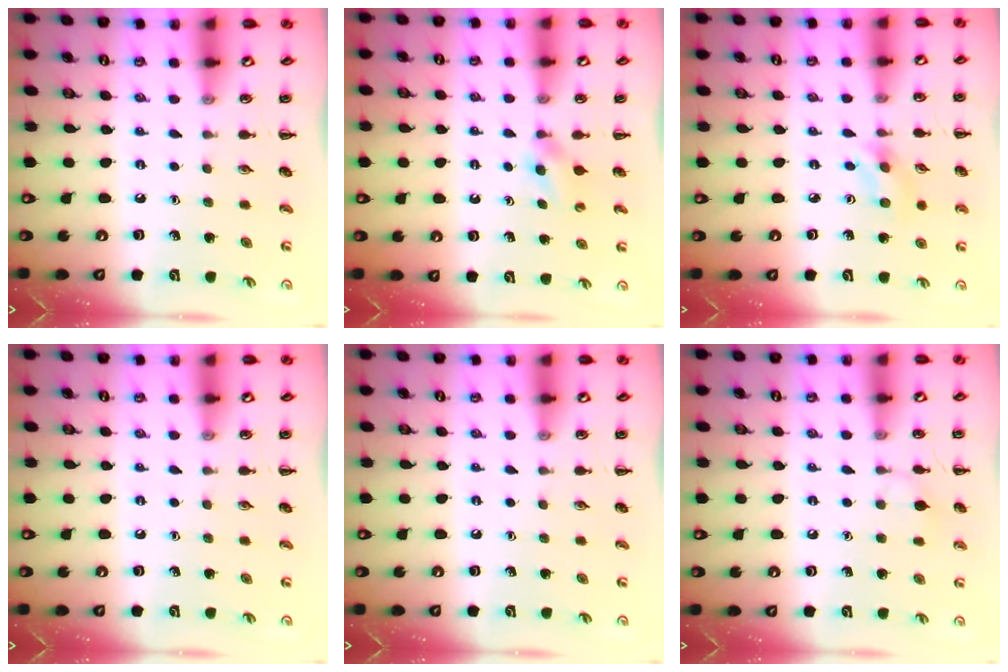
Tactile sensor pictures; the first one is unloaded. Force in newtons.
{"total": 2.7, "press": 2.5, "slide": 1.0}
{"total": 3.3, "press": 3.2, "slide": 0.7}
{"total": 0.0}
{"total": 0.0}
{"total": 5.8, "press": 5.5, "slide": 1.8}